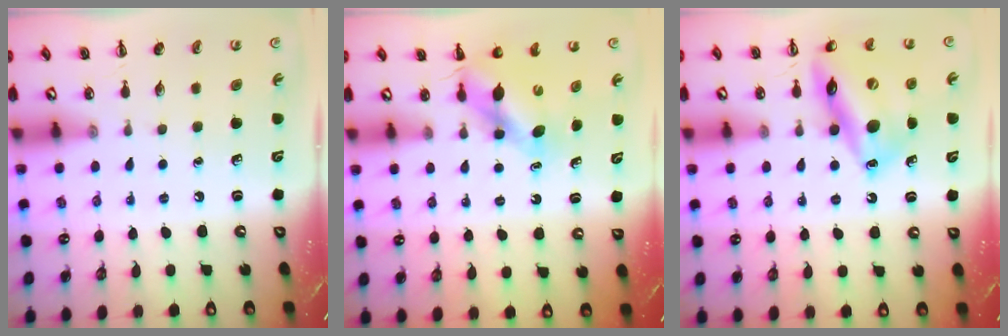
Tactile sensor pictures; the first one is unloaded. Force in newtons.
{"total": 6.0, "press": 6.0, "slide": 0.4}
{"total": 17.3, "press": 17.1, "slide": 2.7}